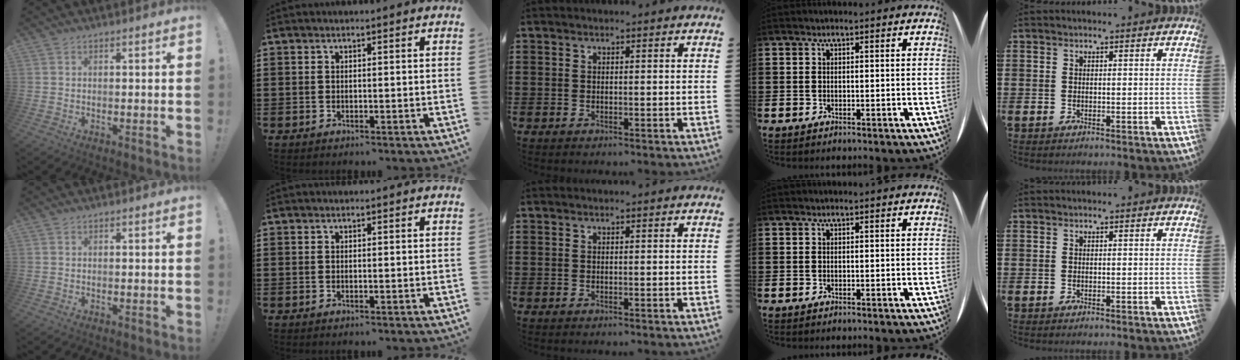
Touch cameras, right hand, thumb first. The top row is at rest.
{}